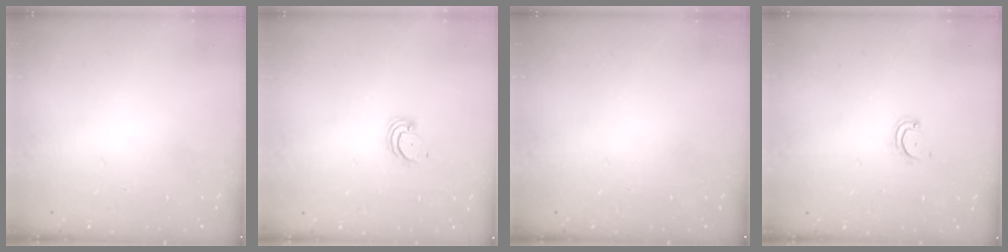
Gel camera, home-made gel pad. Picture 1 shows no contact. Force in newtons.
{"total": 2.2, "press": 2.2, "slide": 0.3}
{"total": 0.0}
{"total": 2.8, "press": 2.8, "slide": 0.3}